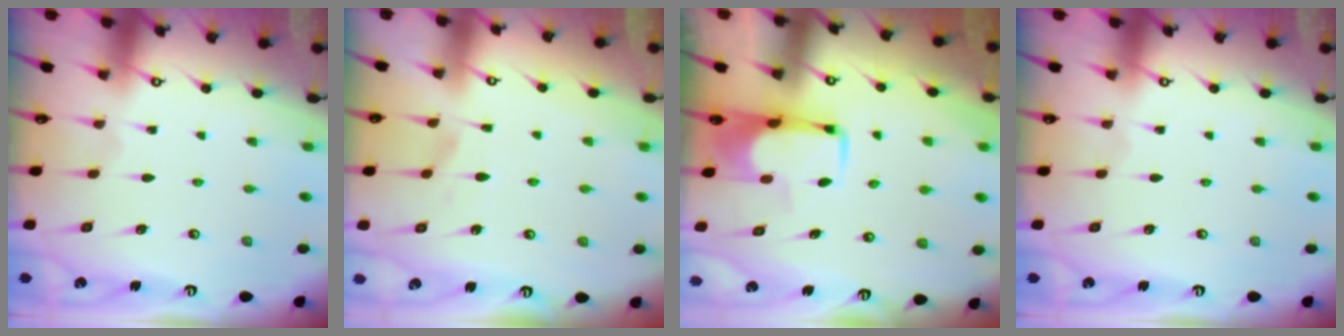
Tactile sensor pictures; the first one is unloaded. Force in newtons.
{"total": 2.3, "press": 2.0, "slide": 1.2}
{"total": 2.0, "press": 2.0, "slide": 0.4}
{"total": 0.0}